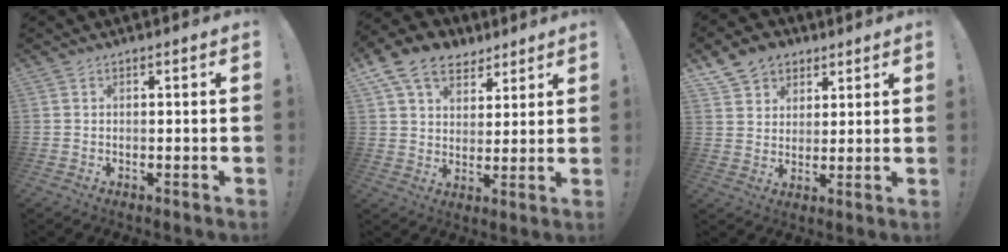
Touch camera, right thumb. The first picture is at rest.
{"total": 12.9, "force": [7.7, 9.0, 5.2], "torque": [-0.083, -0.041, 0.151]}
{"total": 9.2, "force": [5.5, 7.0, 2.4], "torque": [-0.038, -0.028, 0.109]}